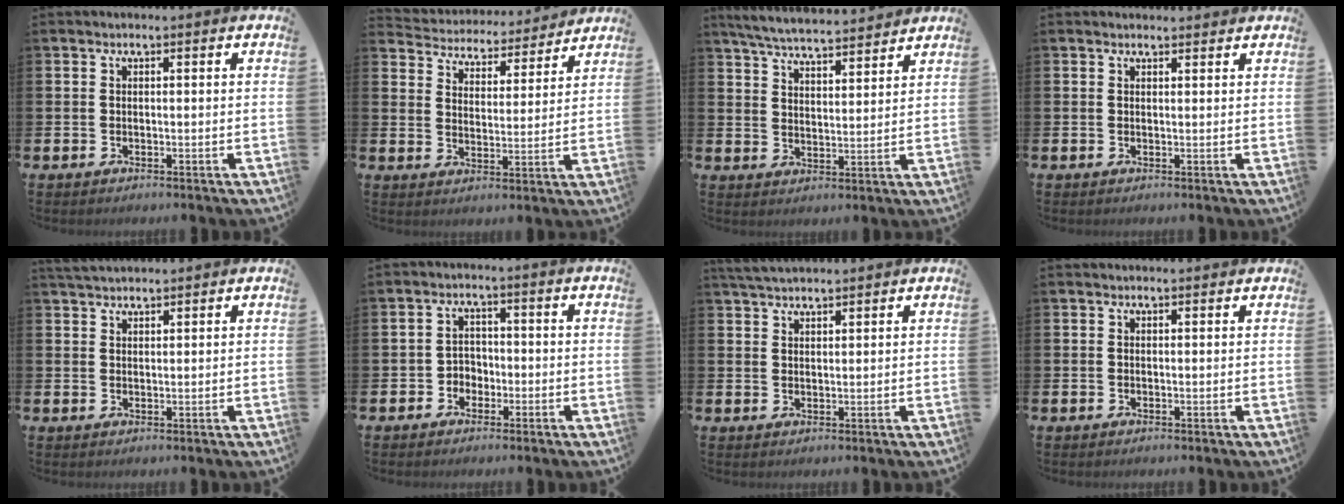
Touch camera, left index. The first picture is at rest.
{"total": 4.6, "force": [4.3, 1.4, -0.2], "torque": [-0.019, -0.044, 0.069]}
{"total": 5.8, "force": [5.6, 0.4, 1.1], "torque": [-0.043, -0.035, 0.100]}
{"total": 1.0, "force": [0.9, 0.3, 0.1], "torque": [0.011, -0.002, 0.015]}
{"total": 2.7, "force": [2.6, 0.6, 0.6], "torque": [-0.012, -0.009, 0.047]}
{"total": 2.6, "force": [-1.5, 2.1, 0.5], "torque": [-0.021, 0.009, -0.036]}
{"total": 3.4, "force": [3.2, 0.6, 1.0], "torque": [-0.021, -0.010, 0.059]}
{"total": 0.6, "force": [0.6, 0.2, 0.1], "torque": [0.010, -0.003, 0.008]}